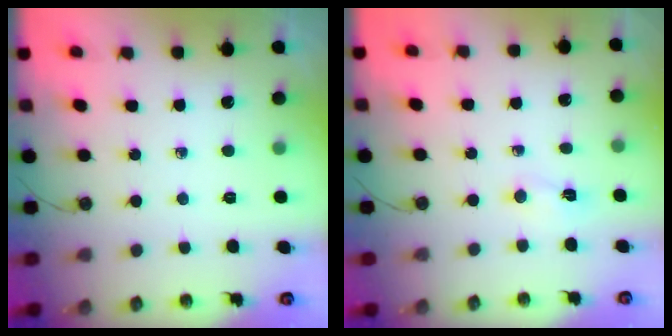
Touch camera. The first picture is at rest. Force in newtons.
{"total": 2.2, "press": 2.1, "slide": 0.7}